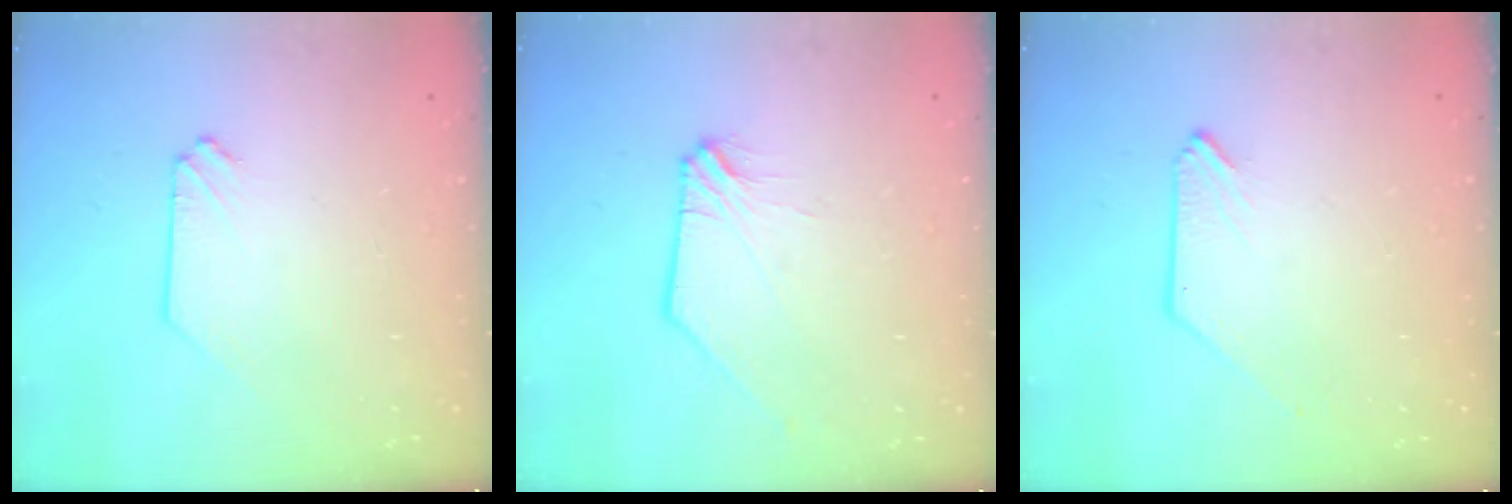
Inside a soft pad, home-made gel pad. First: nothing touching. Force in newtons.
{"total": 1.0, "press": 1.0, "slide": 0.2}
{"total": 0.0}